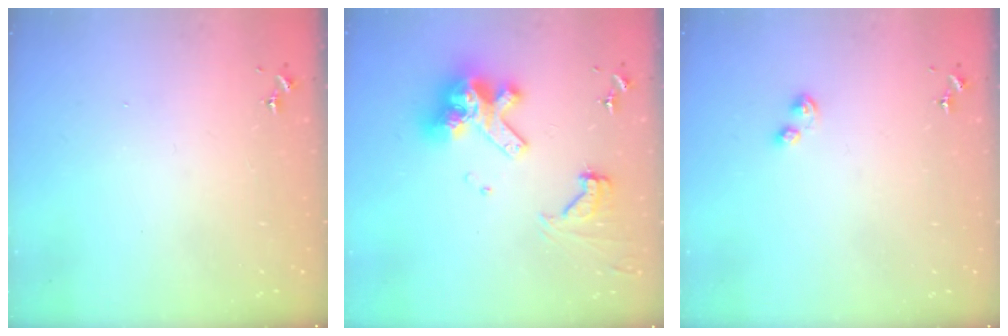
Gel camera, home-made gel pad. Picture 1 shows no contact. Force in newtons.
{"total": 16.9, "press": 16.8, "slide": 1.8}
{"total": 4.3, "press": 4.3, "slide": 0.5}